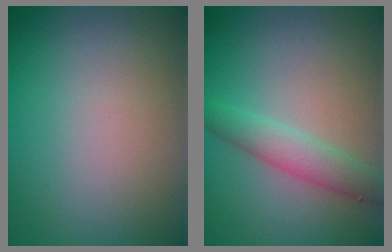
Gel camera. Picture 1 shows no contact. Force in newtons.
{"total": 3.0, "press": 3.0, "slide": 0.2}